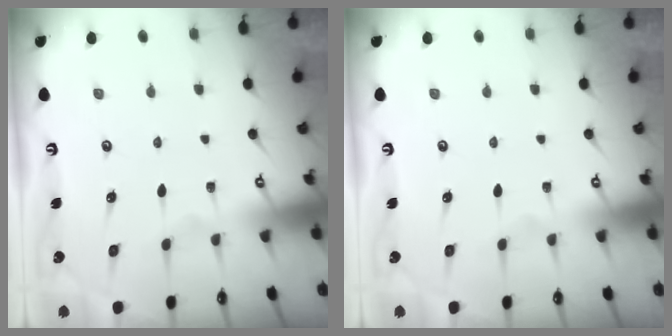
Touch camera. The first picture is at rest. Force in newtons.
{"total": 0.0}